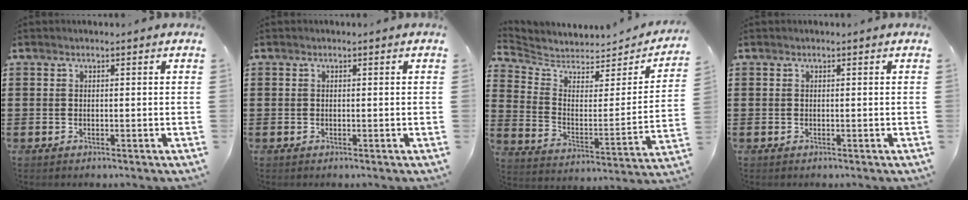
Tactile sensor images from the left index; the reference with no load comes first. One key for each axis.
{"total": 0.0}
{"total": 4.5, "fx": 4.2, "fy": 1.5, "fz": 0.9, "tx": -0.047, "ty": -0.038, "tz": 0.068}
{"total": 0.0}